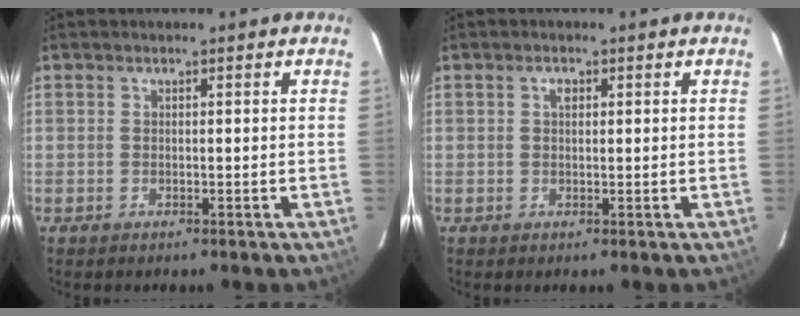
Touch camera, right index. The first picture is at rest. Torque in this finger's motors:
{"motor_torque": [0.09, 0.02, 0.05, 0.02]}